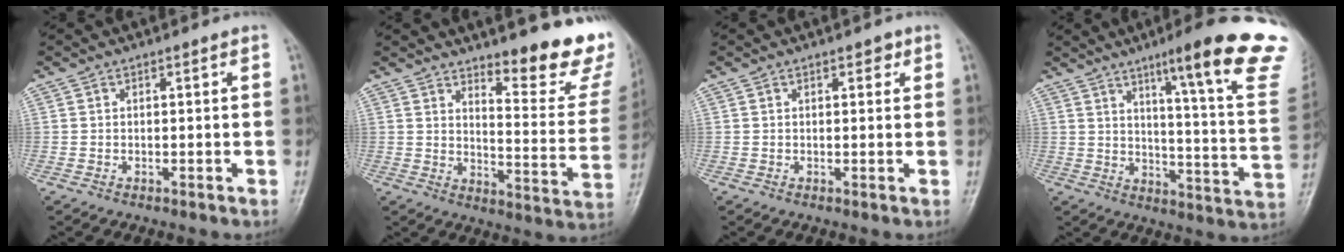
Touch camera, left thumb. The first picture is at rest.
{"total": 15.7, "force": [11.9, 3.7, 9.6], "torque": [-0.086, -0.108, 0.157]}
{"total": 1.8, "force": [1.0, 1.0, 1.1], "torque": [0.000, -0.001, 0.010]}
{"total": 22.9, "force": [14.3, 2.2, 17.8], "torque": [-0.217, -0.073, 0.188]}